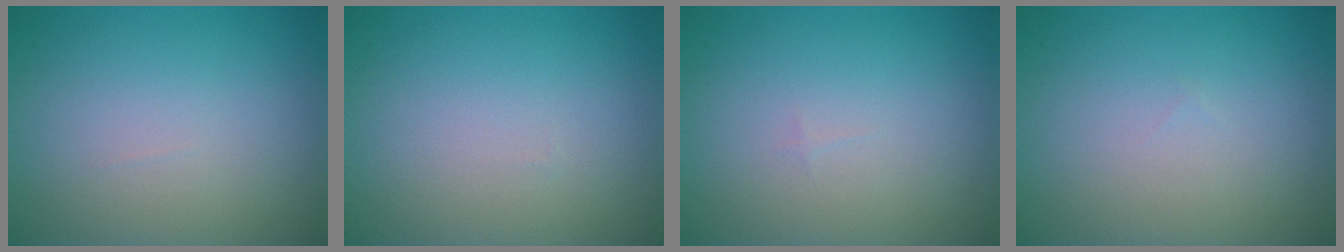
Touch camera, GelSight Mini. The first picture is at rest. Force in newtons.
{"total": 0.0}
{"total": 0.0}
{"total": 0.0}